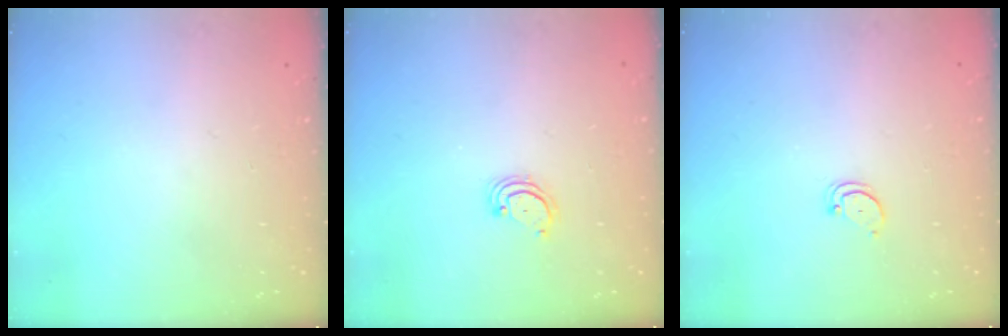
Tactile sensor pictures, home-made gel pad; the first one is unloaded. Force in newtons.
{"total": 2.5, "press": 2.5, "slide": 0.3}
{"total": 2.7, "press": 2.7, "slide": 0.2}